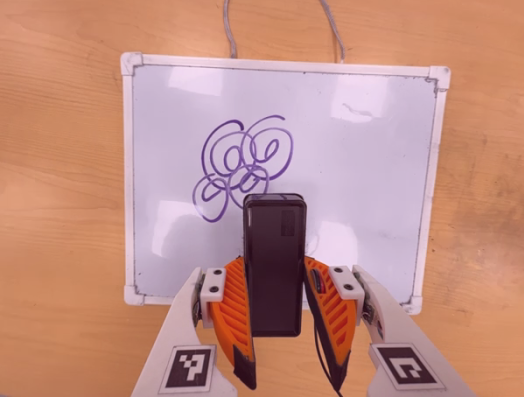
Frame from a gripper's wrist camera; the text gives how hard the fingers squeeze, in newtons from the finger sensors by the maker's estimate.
{"total": 3.4, "left": 2.0, "right": 4.9}